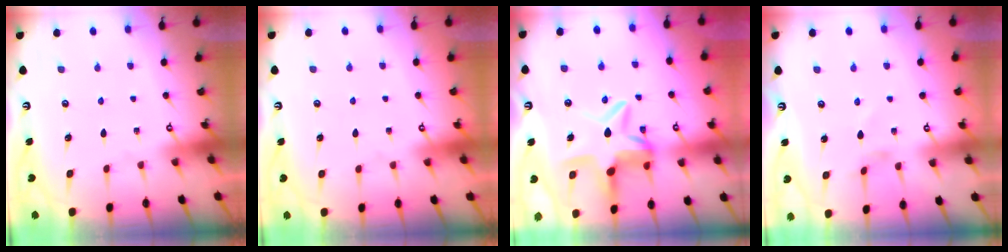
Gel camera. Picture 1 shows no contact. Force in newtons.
{"total": 1.6, "press": 1.6, "slide": 0.1}
{"total": 10.8, "press": 10.6, "slide": 2.0}
{"total": 1.0, "press": 1.0, "slide": 0.2}